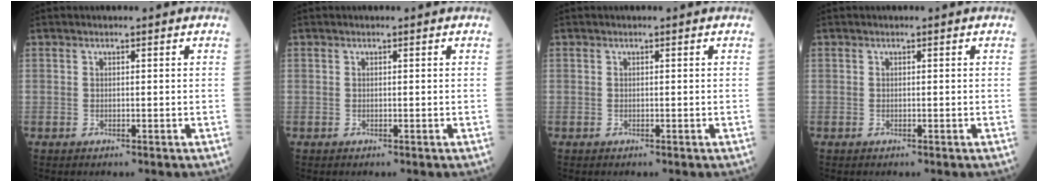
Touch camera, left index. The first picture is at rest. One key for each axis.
{"total": 0.0}
{"total": 0.0}
{"total": 0.0}